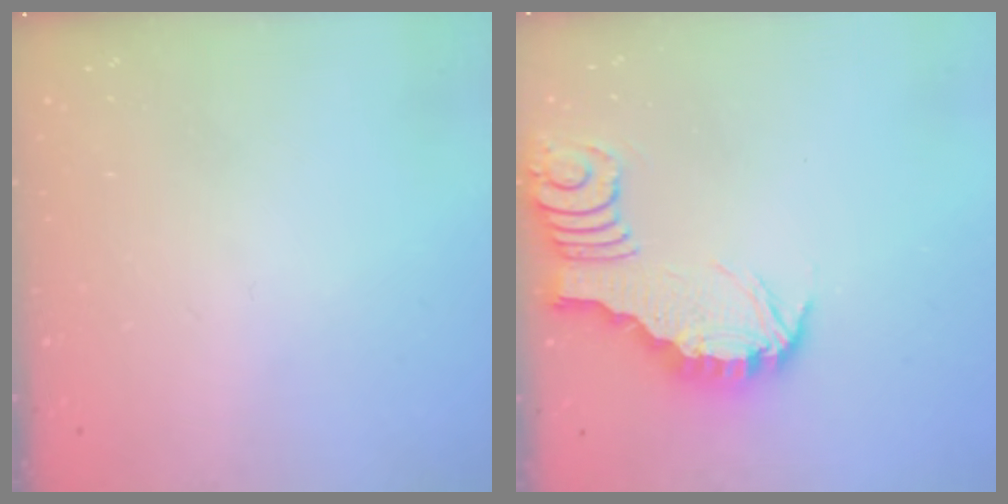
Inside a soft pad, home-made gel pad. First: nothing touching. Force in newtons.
{"total": 3.1, "press": 3.1, "slide": 0.4}